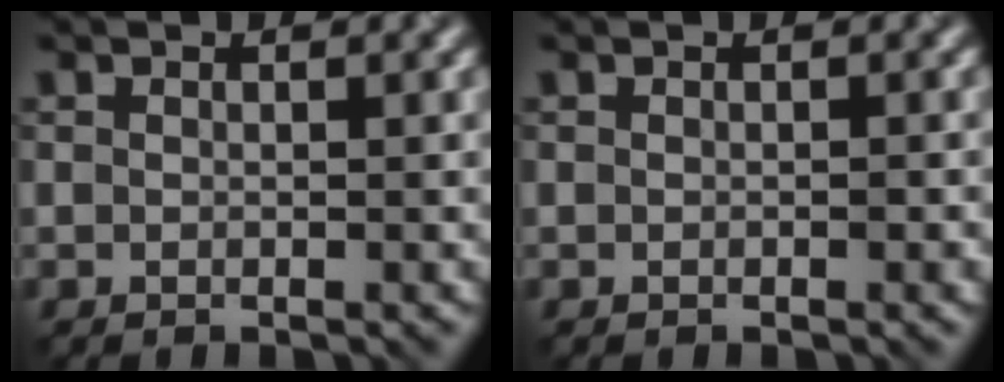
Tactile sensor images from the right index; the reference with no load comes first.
{"total": 0.5, "force": [-0.5, 0.1, 0.2], "torque": [-0.003, 0.001, -0.006]}